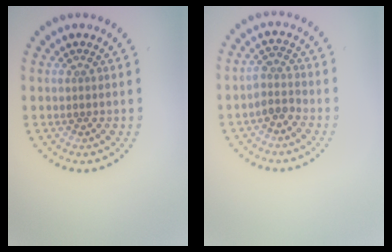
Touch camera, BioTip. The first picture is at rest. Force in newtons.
{"total": 1.9, "press": 1.6, "slide": 1.1}